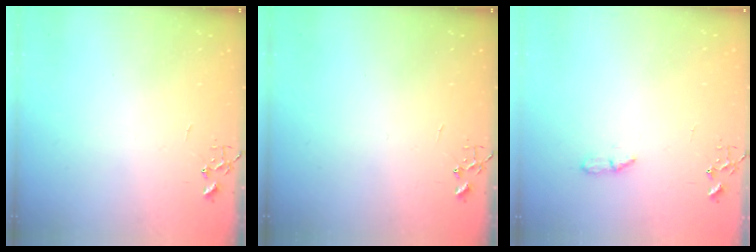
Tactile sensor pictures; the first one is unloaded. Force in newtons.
{"total": 0.0}
{"total": 4.5, "press": 4.4, "slide": 0.6}